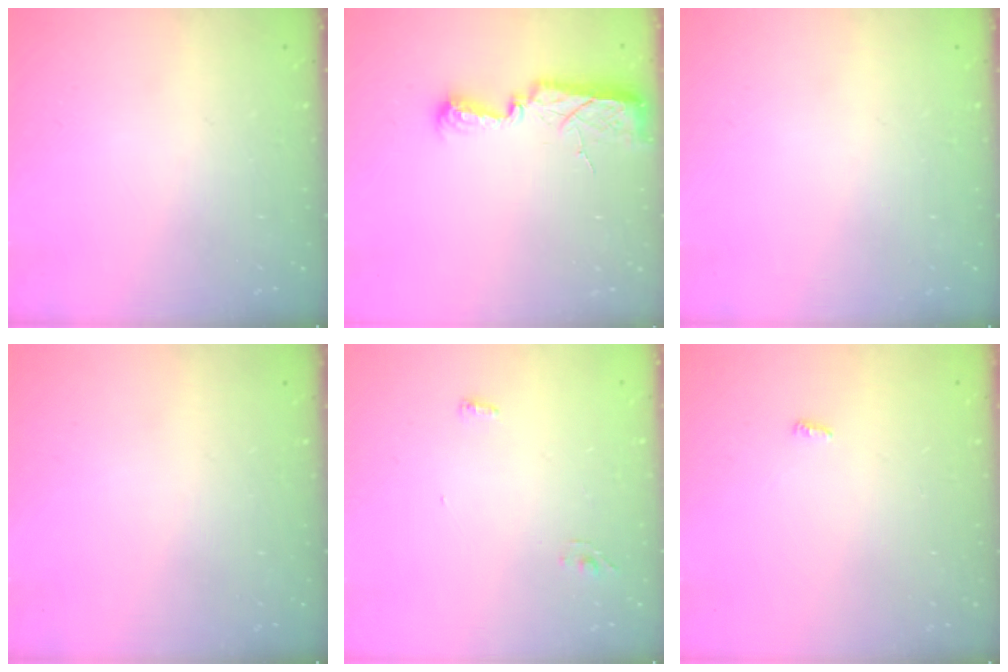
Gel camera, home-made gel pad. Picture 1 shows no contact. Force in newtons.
{"total": 10.7, "press": 9.0, "slide": 5.8}
{"total": 0.0}
{"total": 0.0}
{"total": 3.6, "press": 3.2, "slide": 1.6}
{"total": 3.4, "press": 3.3, "slide": 0.6}